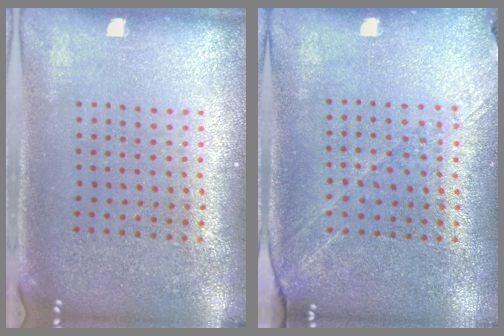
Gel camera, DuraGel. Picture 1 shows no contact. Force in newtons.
{"total": 1.3, "press": 1.2, "slide": 0.6}